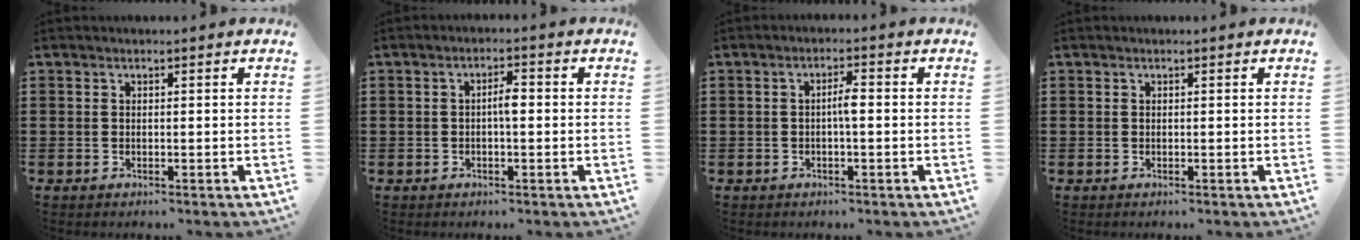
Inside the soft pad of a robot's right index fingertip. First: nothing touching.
{"total": 2.6, "force": [-0.1, 0.8, 2.5], "torque": [-0.046, 0.003, -0.004]}
{"total": 2.6, "force": [-0.2, 0.5, 2.5], "torque": [-0.046, 0.004, -0.005]}
{"total": 0.0}